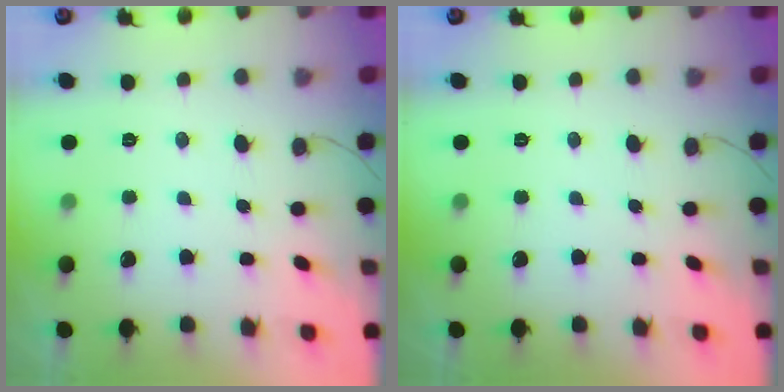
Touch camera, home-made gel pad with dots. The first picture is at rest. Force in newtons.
{"total": 0.0}